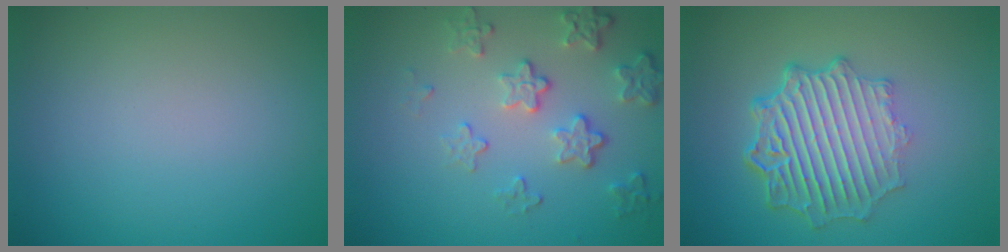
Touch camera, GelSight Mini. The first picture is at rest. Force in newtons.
{"total": 4.2, "press": 3.2, "slide": 2.7}
{"total": 7.2, "press": 5.2, "slide": 4.9}